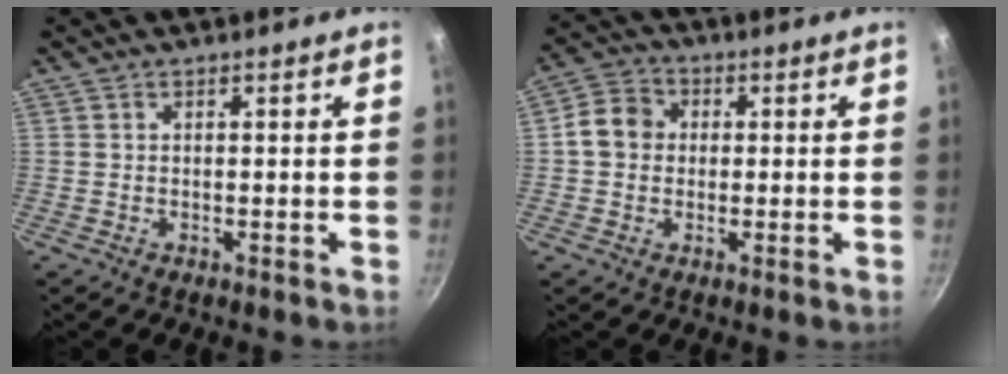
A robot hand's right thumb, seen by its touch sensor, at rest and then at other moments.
{"total": 6.4, "force": [0.3, 5.5, 3.2], "torque": [-0.033, 0.014, -0.012]}